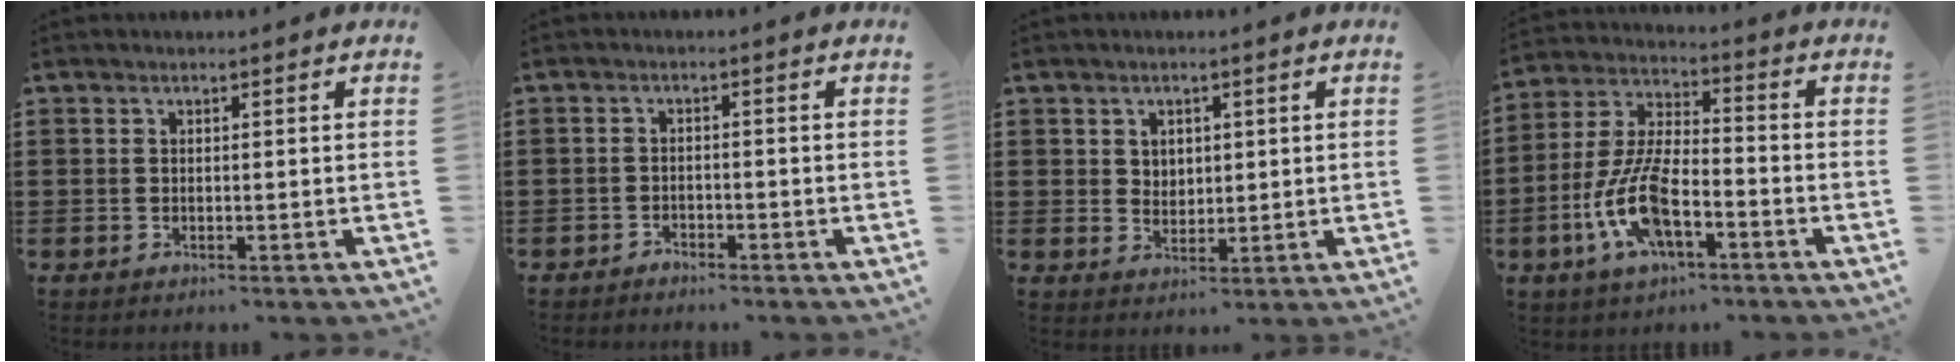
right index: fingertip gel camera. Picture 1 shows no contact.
{"total": 1.5, "force": [-1.4, 0.4, 0.0], "torque": [-0.006, 0.004, -0.032]}
{"total": 2.5, "force": [1.2, 2.1, 0.5], "torque": [-0.019, 0.010, 0.021]}
{"total": 10.6, "force": [-4.1, 4.4, 8.7], "torque": [-0.206, -0.004, -0.081]}